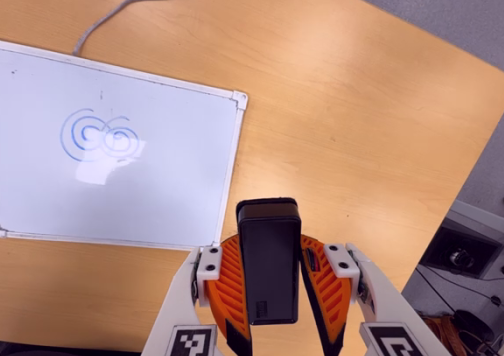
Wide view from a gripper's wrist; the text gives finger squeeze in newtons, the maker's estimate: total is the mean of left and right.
{"total": 8.0, "left": 6.7, "right": 9.3}